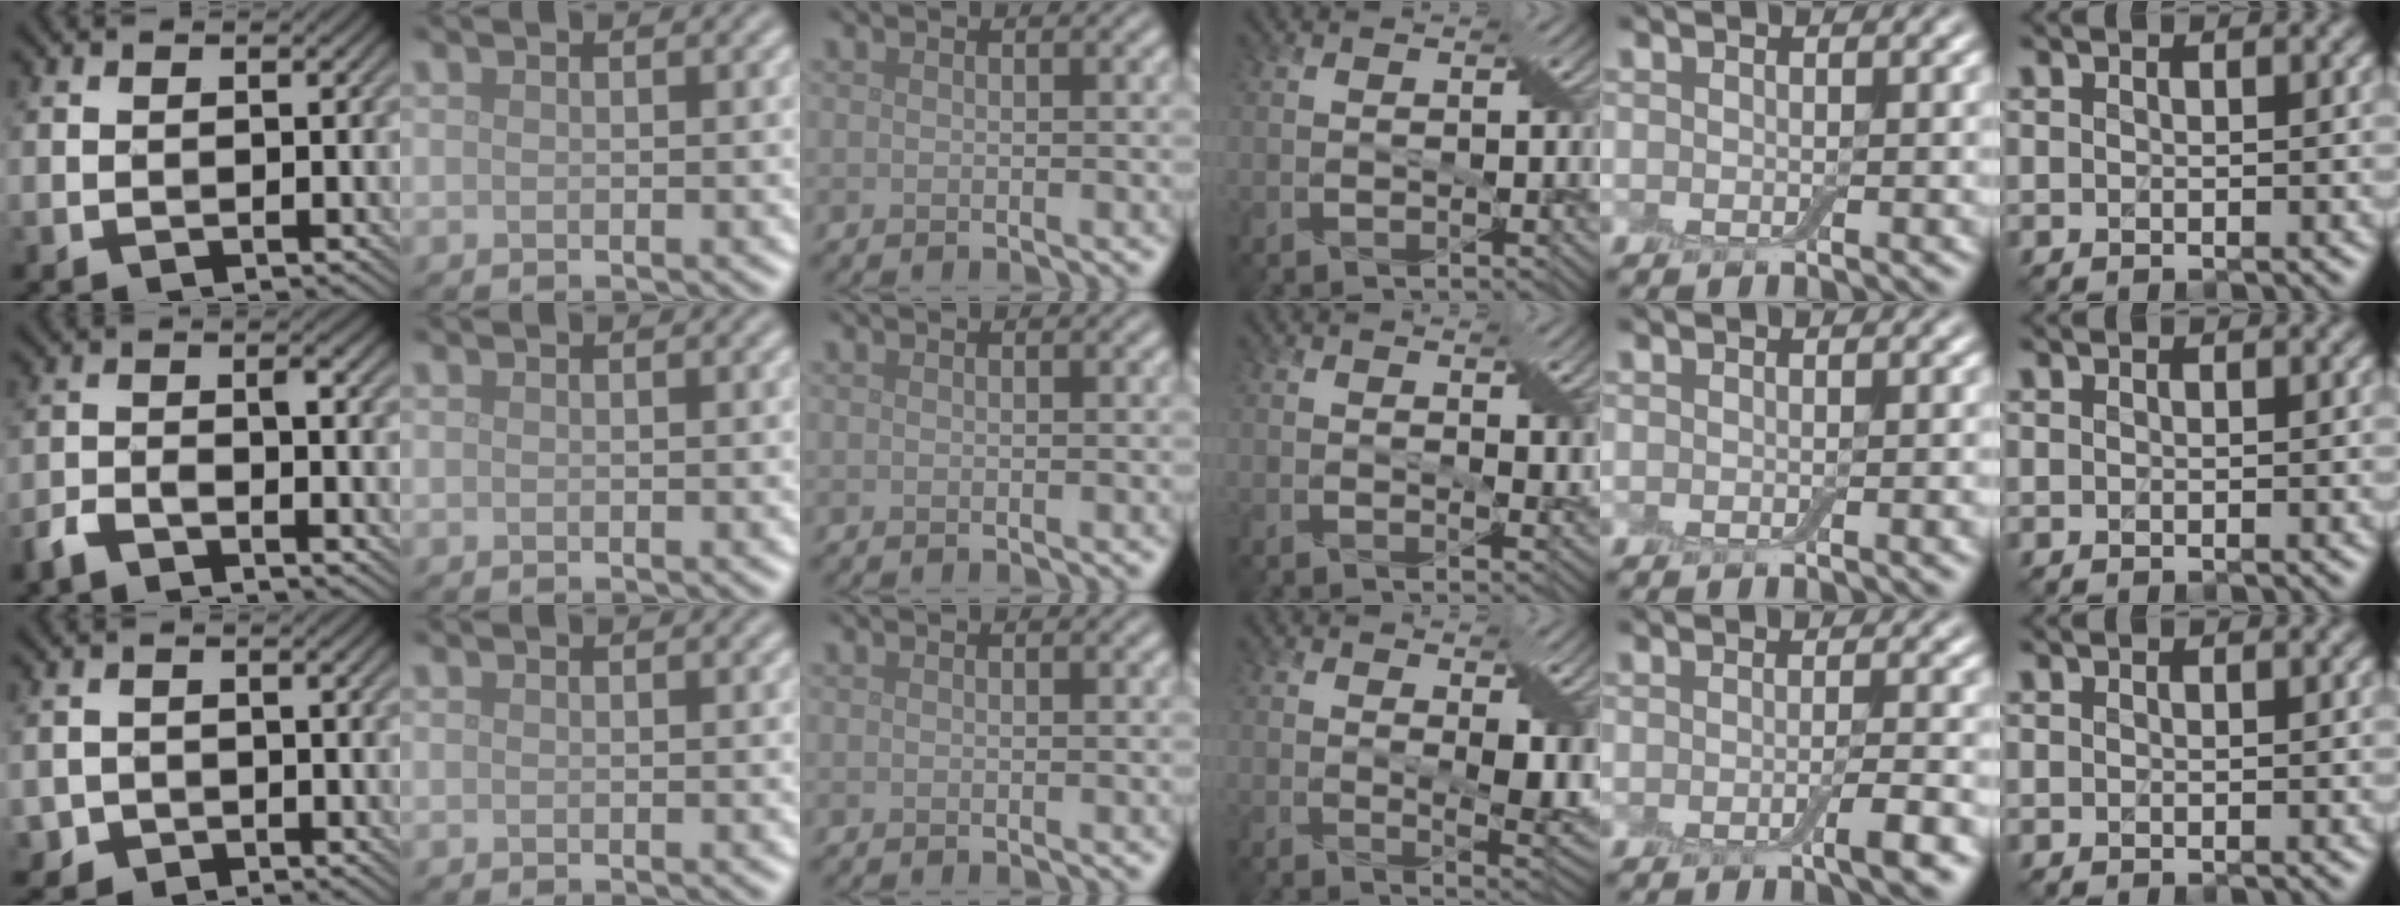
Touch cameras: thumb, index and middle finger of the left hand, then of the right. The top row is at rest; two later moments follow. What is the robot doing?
{"motion": "extract", "object": "backpack"}